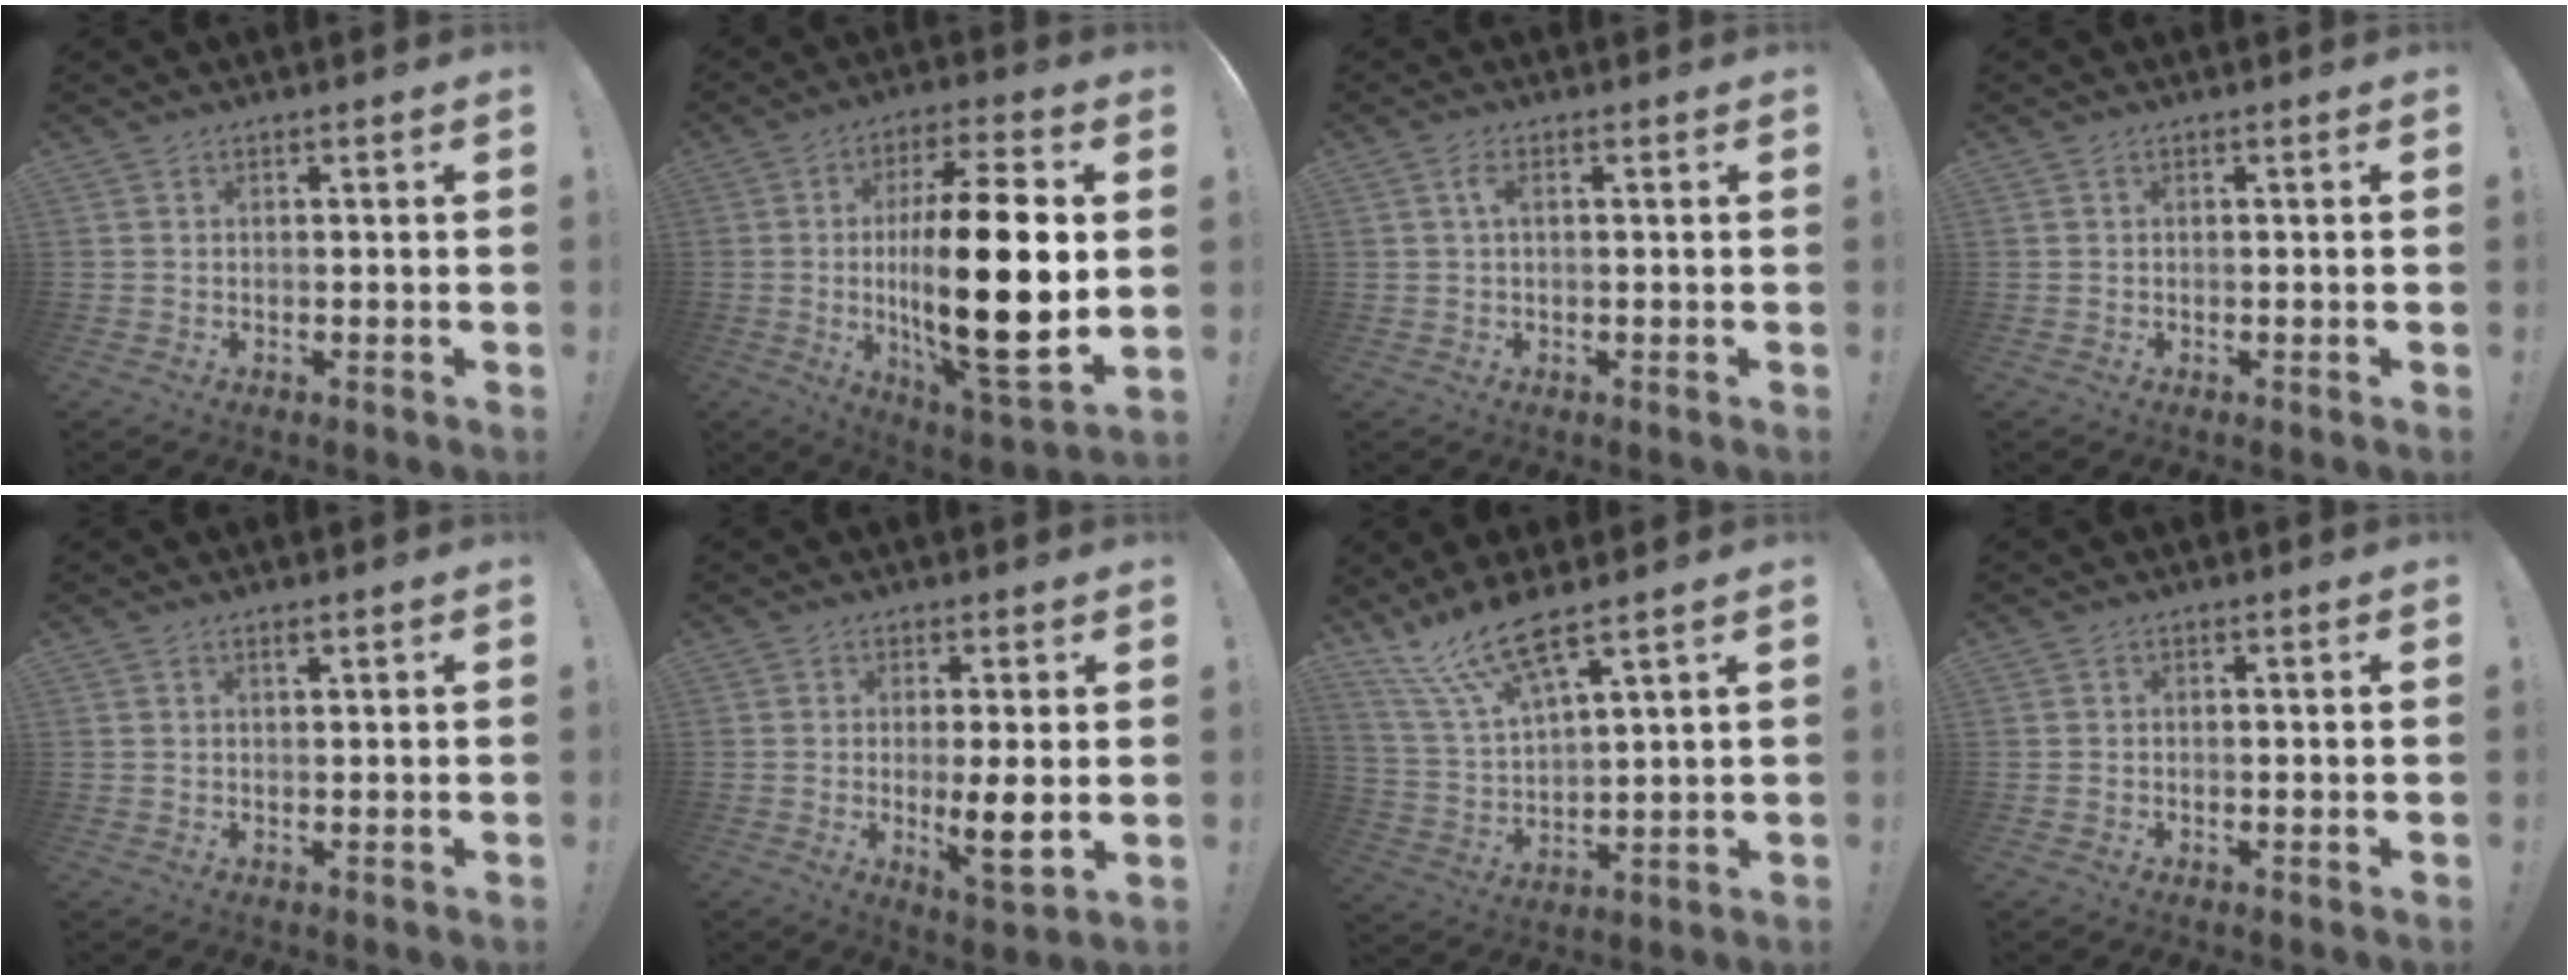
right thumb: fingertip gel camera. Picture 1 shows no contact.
{"total": 25.9, "force": [0.0, 7.7, 24.7], "torque": [-0.438, -0.009, -0.003]}
{"total": 2.7, "force": [0.7, 0.8, 2.4], "torque": [-0.042, 0.000, 0.009]}
{"total": 0.0}
{"total": 1.1, "force": [0.8, 0.3, 0.7], "torque": [-0.016, 0.000, 0.014]}
{"total": 8.7, "force": [-0.3, 1.7, 8.5], "torque": [-0.132, -0.017, -0.007]}
{"total": 12.7, "force": [9.7, 2.7, 7.7], "torque": [-0.165, -0.050, 0.174]}
{"total": 0.8, "force": [-0.4, 0.5, 0.5], "torque": [-0.009, 0.001, -0.006]}